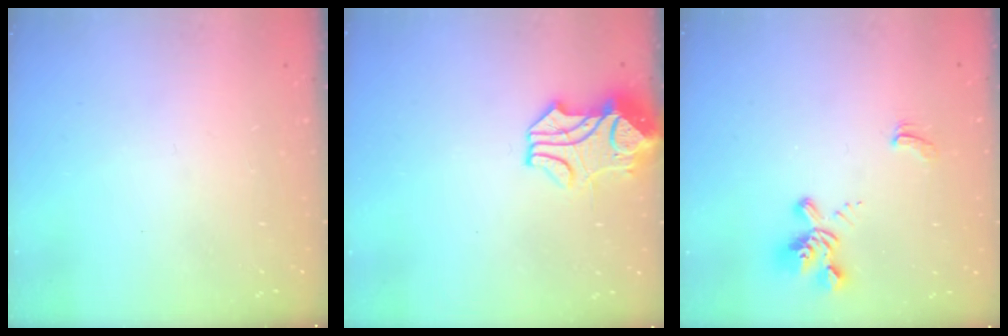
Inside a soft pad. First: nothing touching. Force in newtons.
{"total": 2.1, "press": 1.8, "slide": 1.1}
{"total": 2.4, "press": 2.1, "slide": 1.2}